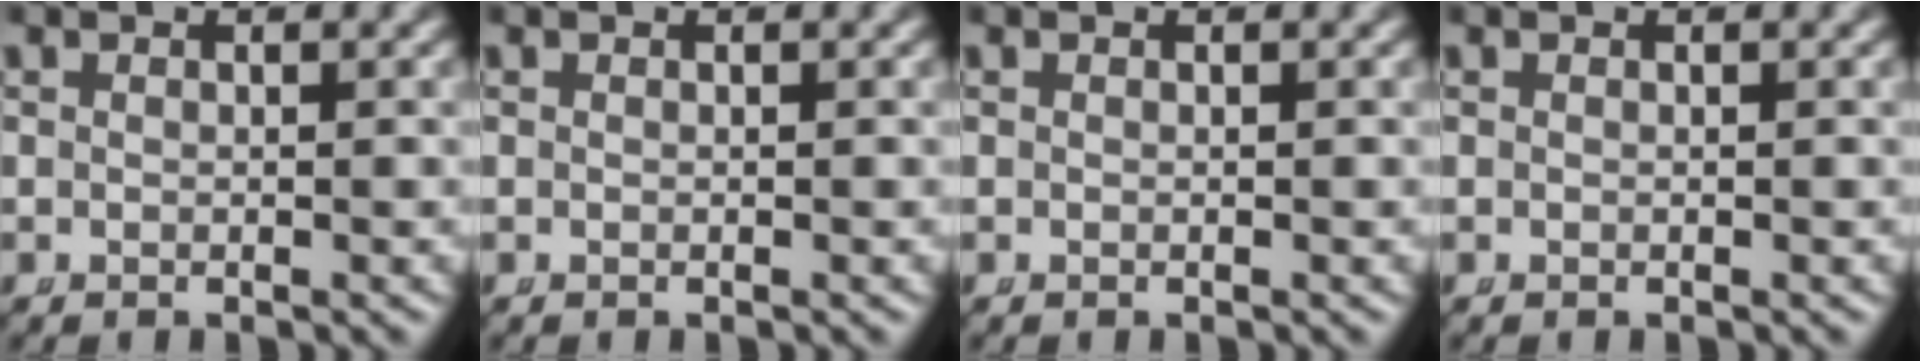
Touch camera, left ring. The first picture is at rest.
{"total": 0.0}
{"total": 0.0}
{"total": 0.0}